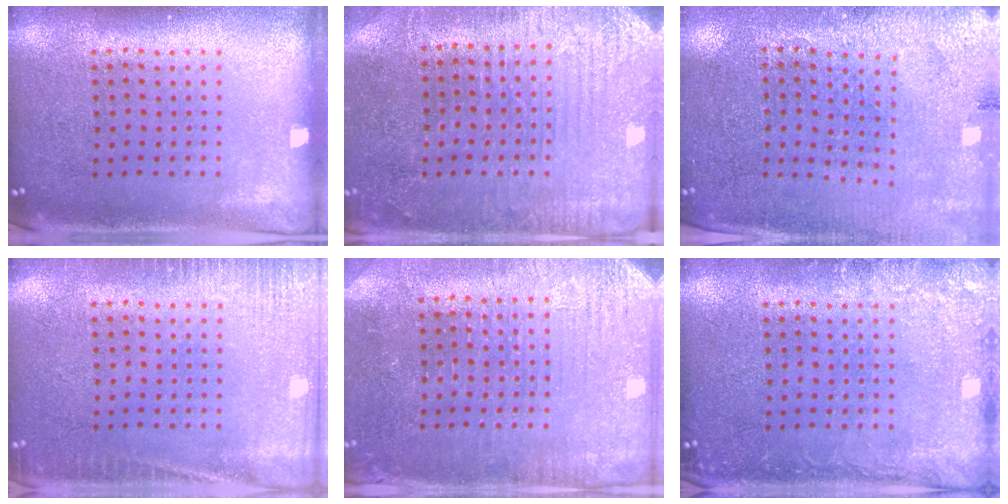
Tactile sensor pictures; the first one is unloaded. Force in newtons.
{"total": 2.9, "press": 2.8, "slide": 0.6}
{"total": 2.8, "press": 2.8, "slide": 0.5}
{"total": 2.7, "press": 2.7, "slide": 0.5}
{"total": 3.0, "press": 2.8, "slide": 0.8}
{"total": 2.4, "press": 2.4, "slide": 0.4}